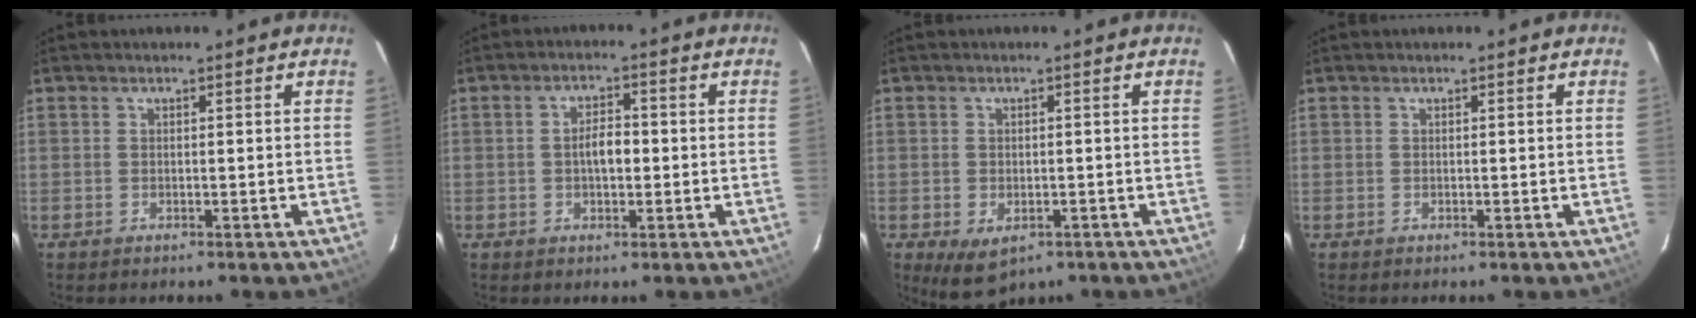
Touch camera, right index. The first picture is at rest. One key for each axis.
{"total": 3.8, "fx": -0.3, "fy": 1.9, "fz": 3.3, "tx": -0.060, "ty": 0.009, "tz": -0.003}
{"total": 5.6, "fx": -2.5, "fy": 3.7, "fz": 3.4, "tx": -0.065, "ty": -0.020, "tz": -0.030}
{"total": 0.0}